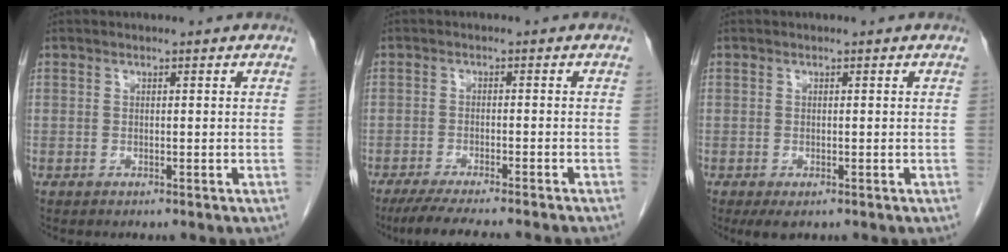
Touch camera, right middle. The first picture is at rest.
{"total": 11.2, "force": [-9.7, 0.3, 5.5], "torque": [-0.067, -0.021, -0.142]}
{"total": 2.3, "force": [-1.3, 1.0, 1.5], "torque": [-0.021, -0.005, -0.011]}